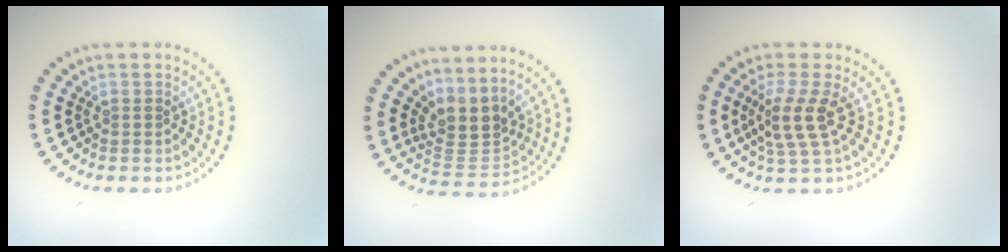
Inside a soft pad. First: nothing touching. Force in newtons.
{"total": 3.4, "press": 2.5, "slide": 2.2}
{"total": 3.2, "press": 2.7, "slide": 1.7}